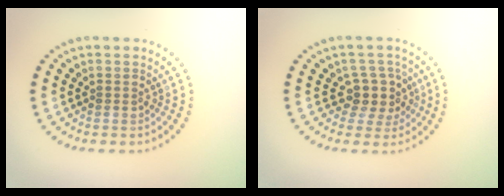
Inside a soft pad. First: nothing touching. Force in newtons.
{"total": 2.9, "press": 2.3, "slide": 1.7}